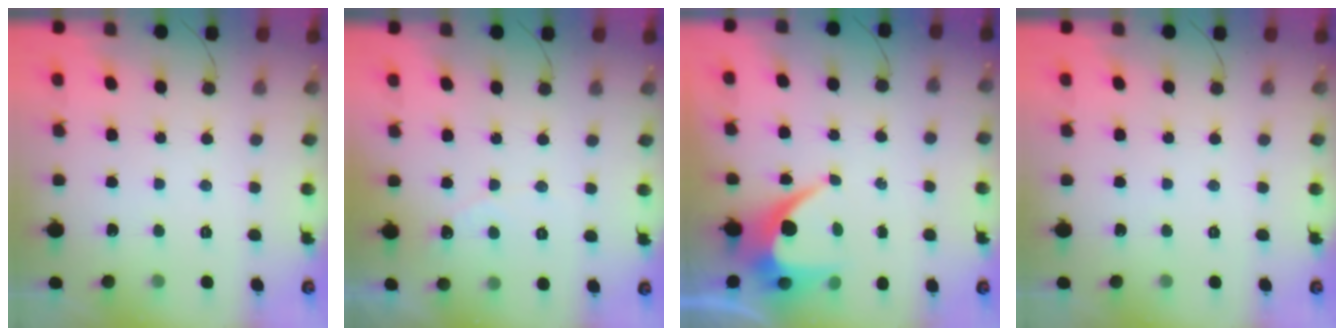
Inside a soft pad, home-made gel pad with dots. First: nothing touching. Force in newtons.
{"total": 2.7, "press": 2.7, "slide": 0.1}
{"total": 7.0, "press": 7.0, "slide": 0.8}
{"total": 0.0}